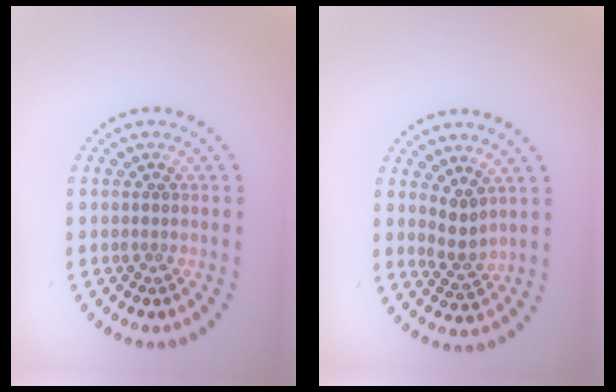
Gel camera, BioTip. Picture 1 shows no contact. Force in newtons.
{"total": 2.0, "press": 1.6, "slide": 1.3}